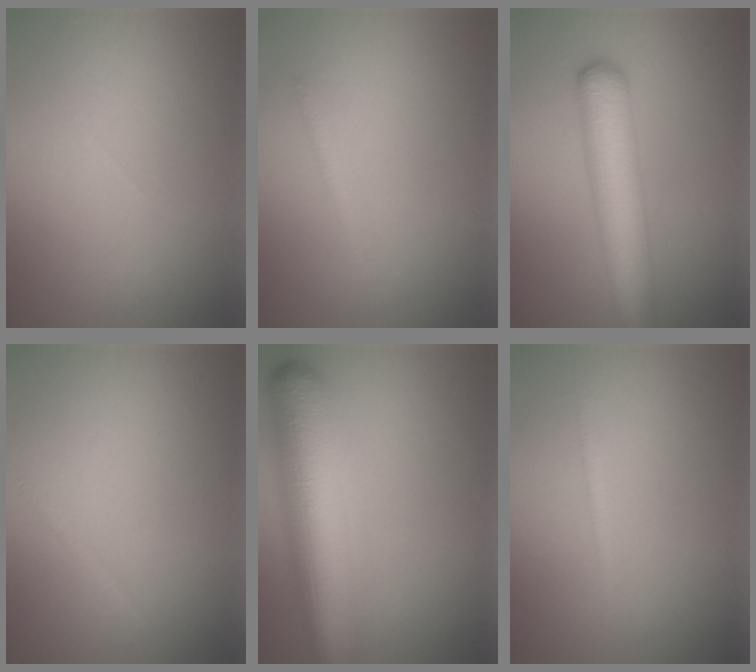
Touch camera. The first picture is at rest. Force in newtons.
{"total": 0.7, "press": 0.7, "slide": 0.1}
{"total": 7.6, "press": 7.6, "slide": 0.3}
{"total": 0.7, "press": 0.7, "slide": 0.1}
{"total": 9.9, "press": 9.9, "slide": 0.4}
{"total": 0.8, "press": 0.8, "slide": 0.0}